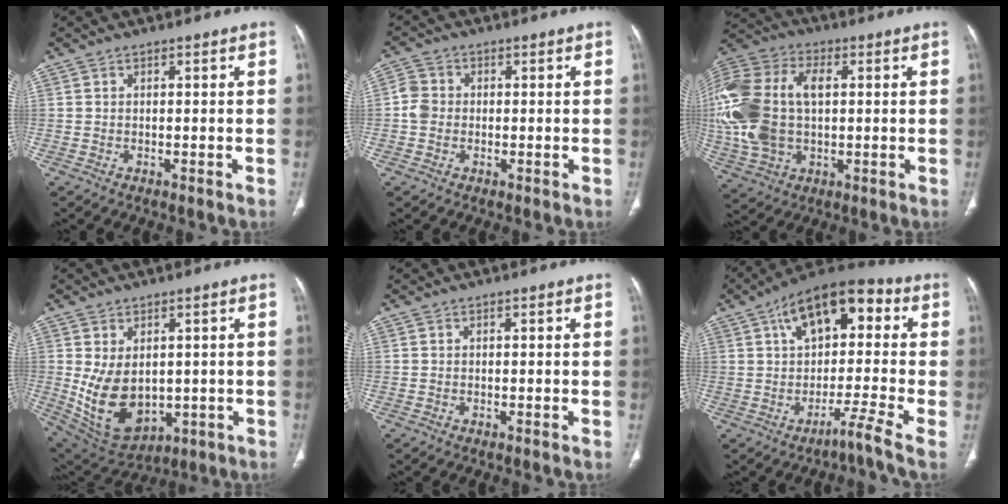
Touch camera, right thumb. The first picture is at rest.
{"total": 3.5, "force": [-0.4, 3.0, 1.6], "torque": [-0.021, 0.007, -0.016]}
{"total": 22.0, "force": [1.6, 13.9, 16.9], "torque": [-0.393, 0.014, 0.035]}
{"total": 12.5, "force": [-0.3, 8.4, 9.3], "torque": [-0.148, -0.011, 0.031]}
{"total": 0.0}
{"total": 11.6, "force": [0.7, 3.3, 11.1], "torque": [-0.166, 0.037, -0.007]}